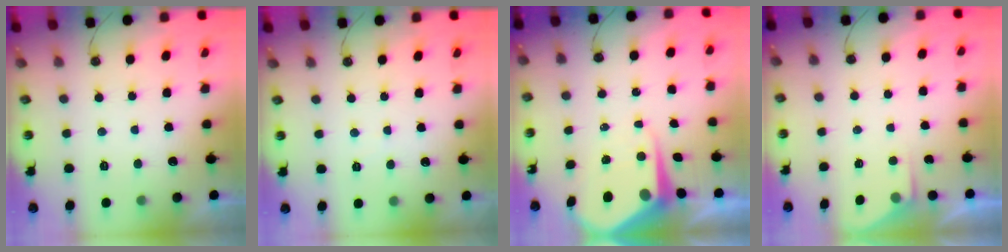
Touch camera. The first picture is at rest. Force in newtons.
{"total": 1.9, "press": 1.9, "slide": 0.4}
{"total": 8.3, "press": 8.3, "slide": 0.8}
{"total": 2.7, "press": 2.6, "slide": 0.4}